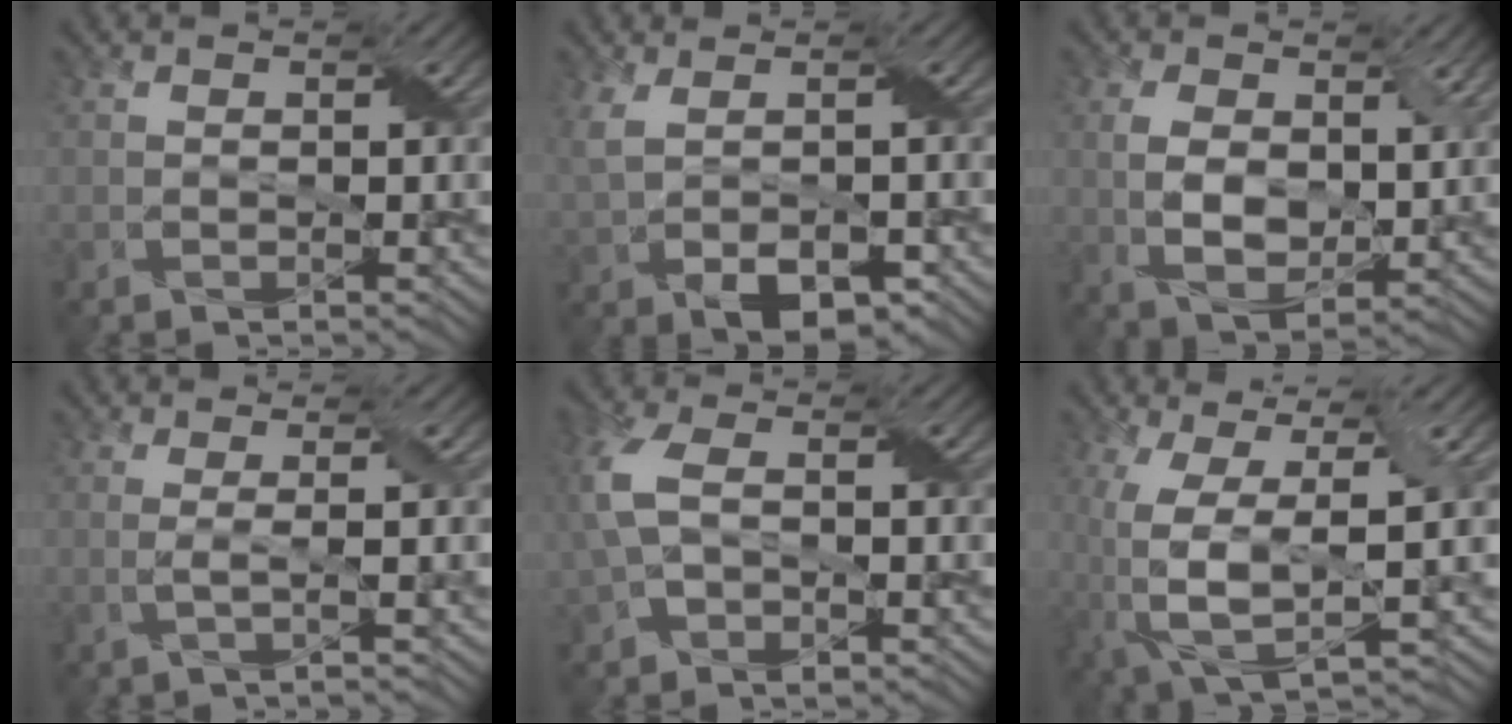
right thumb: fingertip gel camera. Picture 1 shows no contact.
{"total": 6.4, "force": [-0.5, 3.6, 5.3], "torque": [-0.118, -0.016, 0.003]}
{"total": 7.8, "force": [1.7, 4.8, 5.9], "torque": [-0.126, -0.009, 0.031]}
{"total": 2.0, "force": [0.3, 0.2, 1.9], "torque": [-0.040, 0.002, -0.008]}
{"total": 6.7, "force": [0.5, 4.3, 5.1], "torque": [-0.142, 0.002, 0.010]}
{"total": 9.8, "force": [-0.7, 3.9, 9.0], "torque": [-0.208, -0.014, -0.011]}